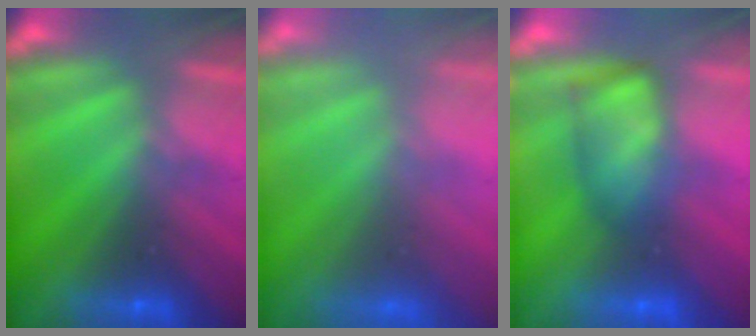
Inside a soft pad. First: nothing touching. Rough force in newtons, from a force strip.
{"total": 12.7}
{"total": 4.7}